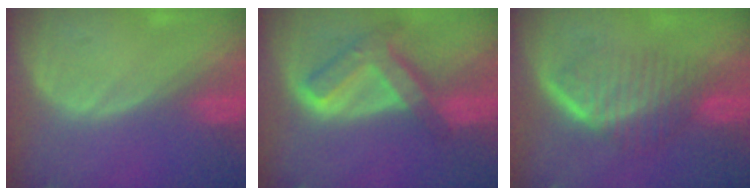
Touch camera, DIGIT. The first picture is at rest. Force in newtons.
{"total": 7.7, "press": 6.5, "slide": 4.1}
{"total": 6.8, "press": 5.9, "slide": 3.4}